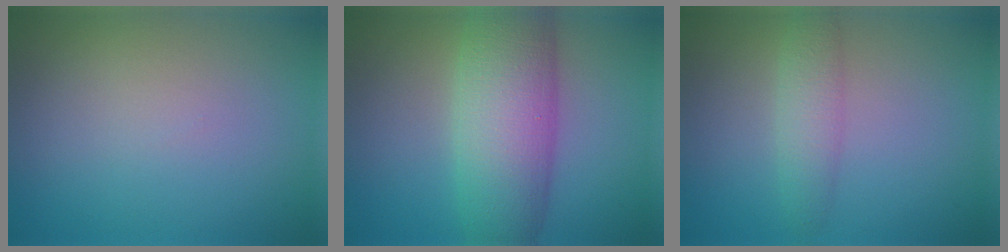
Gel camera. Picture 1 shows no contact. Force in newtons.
{"total": 8.5, "press": 8.5, "slide": 0.1}
{"total": 2.4, "press": 2.4, "slide": 0.1}